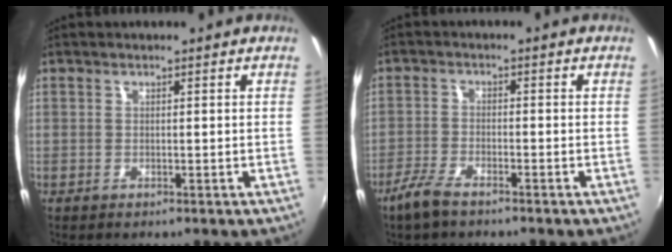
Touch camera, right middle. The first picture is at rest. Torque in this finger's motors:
{"motor_torque": [0.59, -0.49, 0.22, 0.04]}